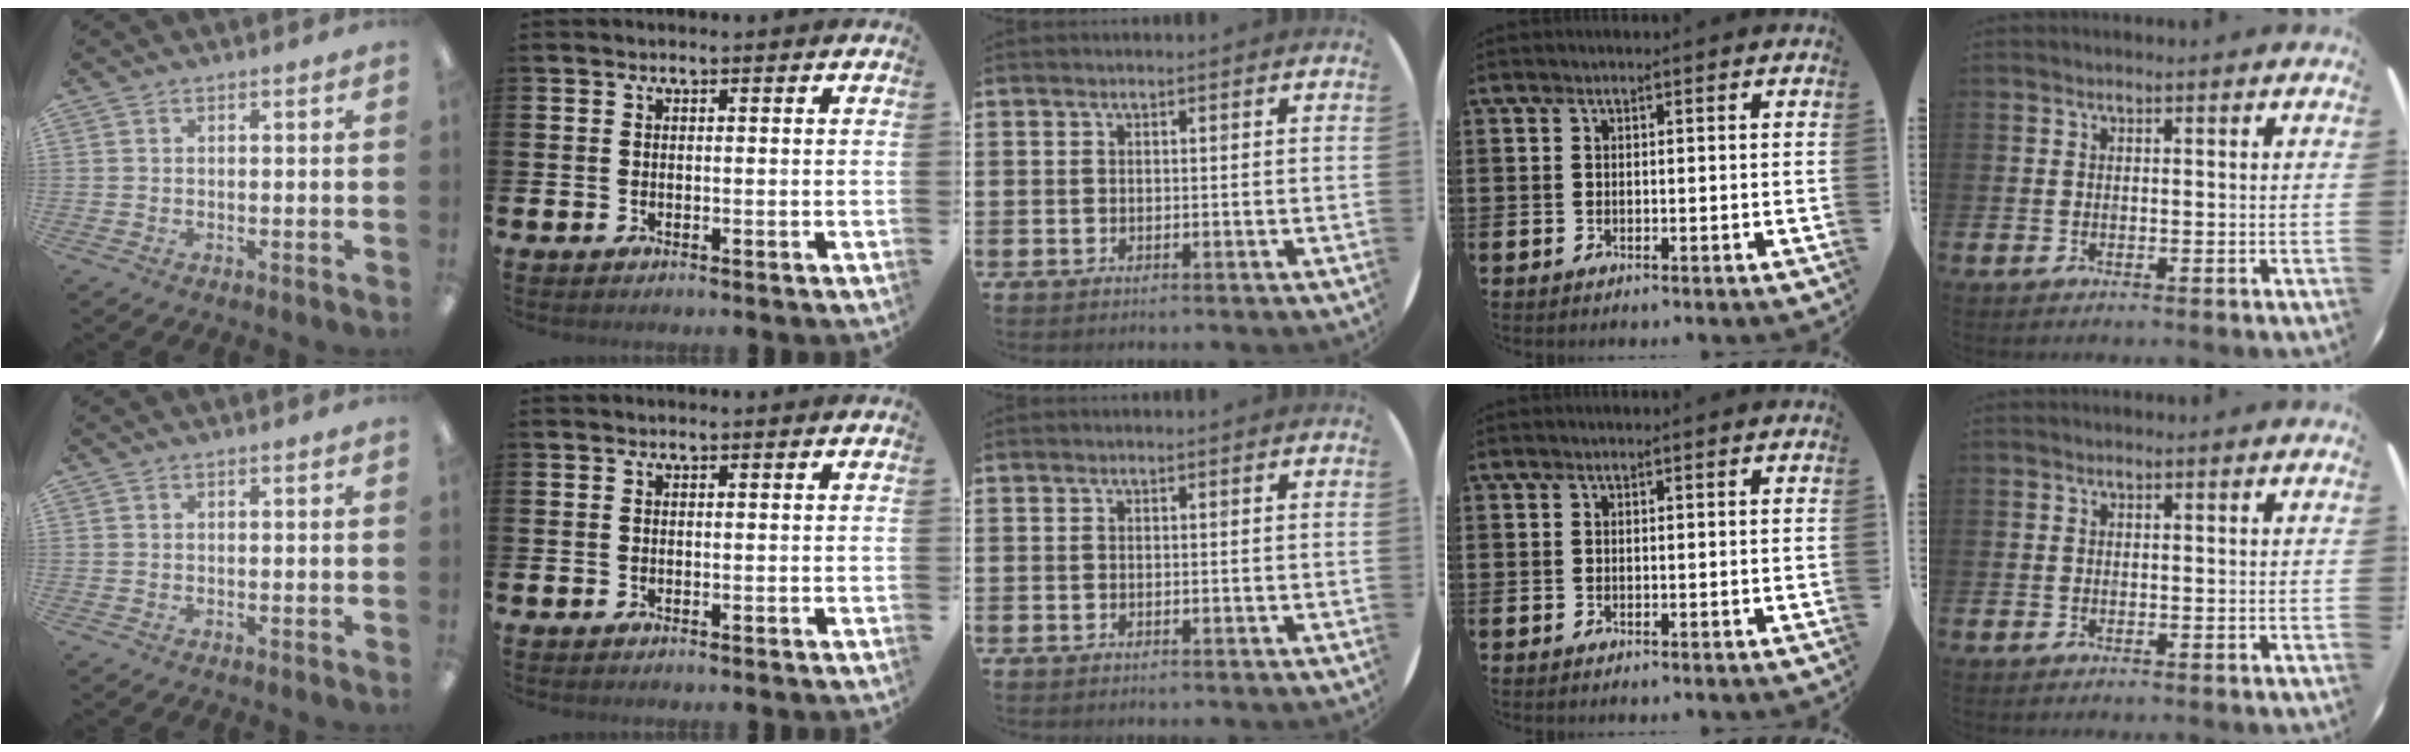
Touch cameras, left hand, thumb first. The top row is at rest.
{}